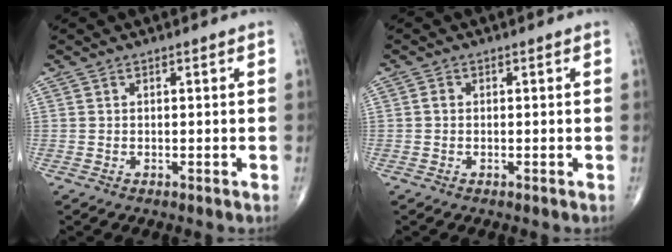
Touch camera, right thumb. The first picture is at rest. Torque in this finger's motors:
{"motor_torque": [0.09, 0.07, 0.02, -0.01, -0.01]}